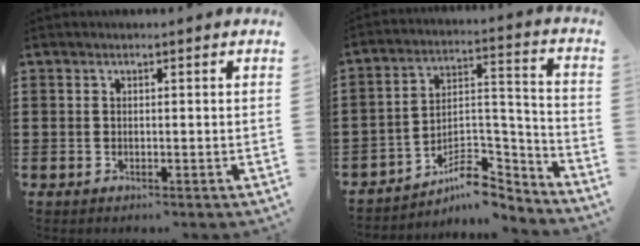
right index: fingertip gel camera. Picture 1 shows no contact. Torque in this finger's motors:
{"motor_torque": [-0.24, -0.74, 0.13, 0.00]}